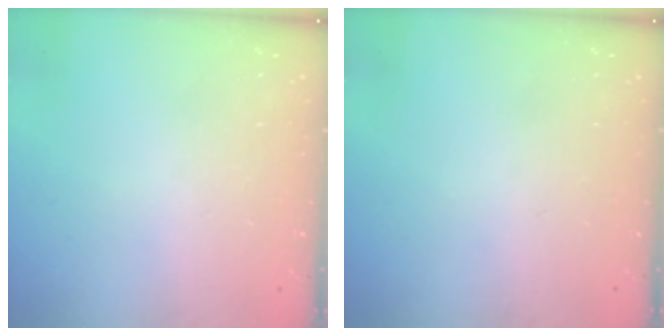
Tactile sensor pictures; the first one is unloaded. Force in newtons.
{"total": 0.0}